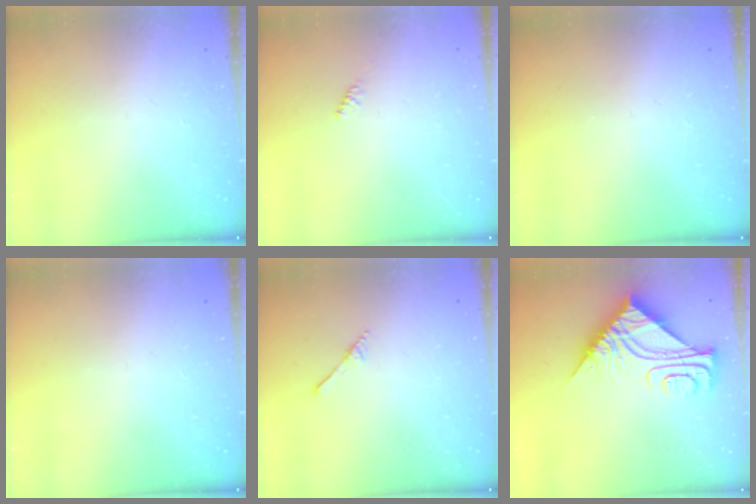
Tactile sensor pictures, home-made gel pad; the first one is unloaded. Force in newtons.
{"total": 1.6, "press": 1.5, "slide": 0.4}
{"total": 0.0}
{"total": 0.0}
{"total": 1.7, "press": 1.7, "slide": 0.1}
{"total": 11.6, "press": 11.5, "slide": 1.1}